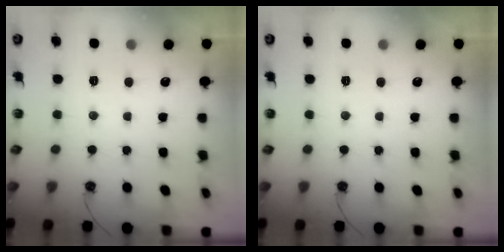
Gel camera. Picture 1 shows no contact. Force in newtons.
{"total": 0.0}